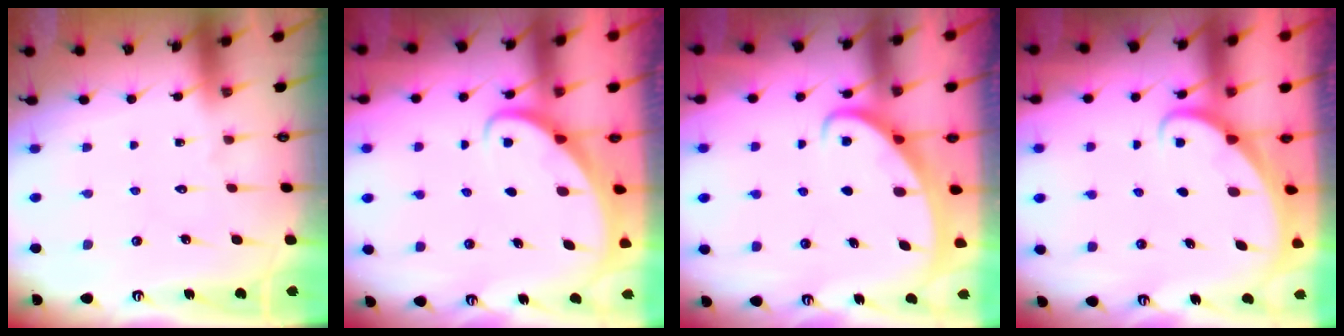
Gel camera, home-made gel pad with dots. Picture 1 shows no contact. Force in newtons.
{"total": 2.2, "press": 2.2, "slide": 0.2}
{"total": 2.5, "press": 2.5, "slide": 0.3}
{"total": 1.8, "press": 1.8, "slide": 0.1}